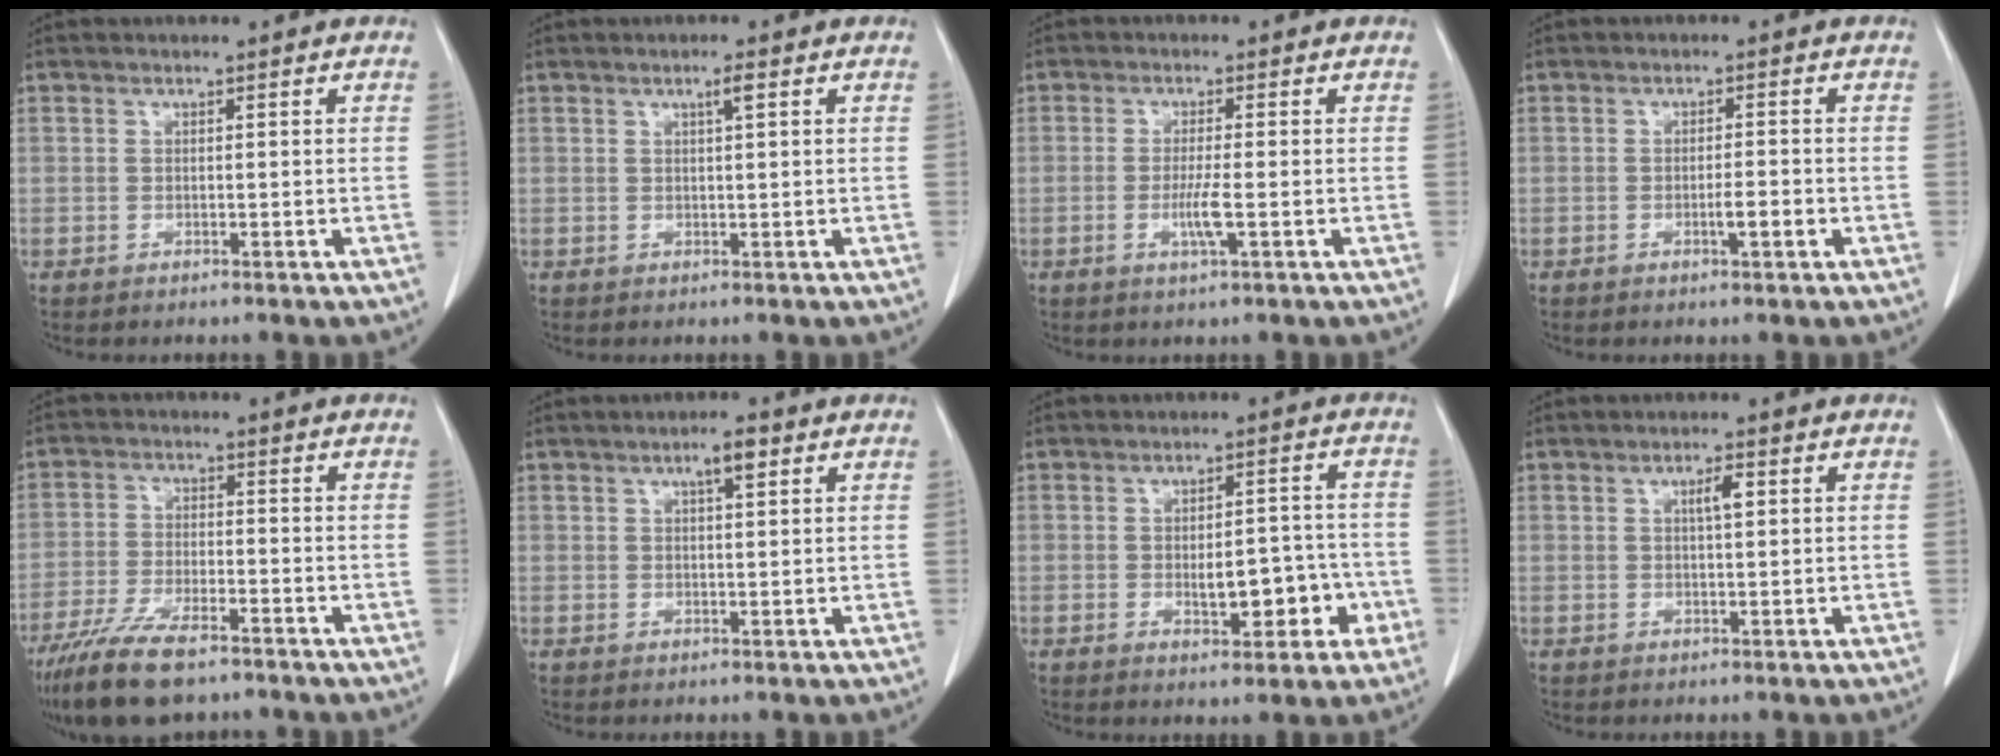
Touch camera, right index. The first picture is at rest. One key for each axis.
{"total": 2.0, "fx": 0.9, "fy": 0.3, "fz": 1.7, "tx": -0.032, "ty": 0.002, "tz": 0.017}
{"total": 4.0, "fx": -1.1, "fy": 0.2, "fz": 3.8, "tx": -0.077, "ty": -0.006, "tz": -0.019}
{"total": 2.9, "fx": -1.0, "fy": 0.6, "fz": 2.7, "tx": -0.047, "ty": 0.001, "tz": -0.012}
{"total": 12.3, "fx": -9.0, "fy": 3.7, "fz": 7.6, "tx": -0.146, "ty": -0.024, "tz": -0.157}
{"total": 3.6, "fx": 1.8, "fy": 1.0, "fz": 2.9, "tx": -0.053, "ty": 0.003, "tz": 0.032}
{"total": 8.2, "fx": -2.2, "fy": 3.6, "fz": 7.0, "tx": -0.093, "ty": 0.020, "tz": -0.020}
{"total": 2.8, "fx": 0.9, "fy": 0.7, "fz": 2.6, "tx": -0.047, "ty": 0.003, "tz": 0.017}